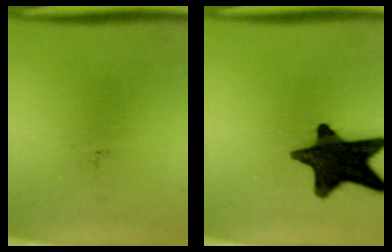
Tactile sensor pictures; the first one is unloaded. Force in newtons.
{"total": 15.8}